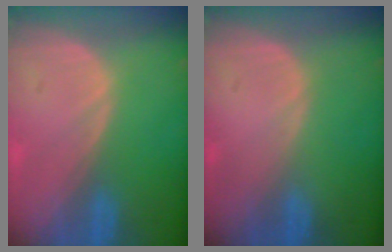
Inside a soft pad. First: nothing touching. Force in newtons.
{"total": 0.0}